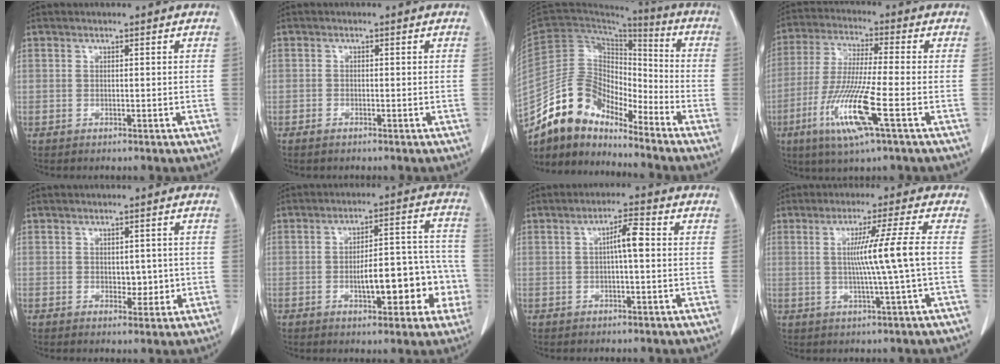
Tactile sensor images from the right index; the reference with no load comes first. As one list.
[{"total": 1.4, "force": [-0.9, 0.7, 0.8], "torque": [-0.017, 0.000, -0.013]}, {"total": 13.5, "force": [-11.3, 5.7, 4.5], "torque": [-0.087, 0.051, -0.215]}, {"total": 13.0, "force": [-5.1, 0.4, 12.0], "torque": [-0.253, -0.027, -0.099]}, {"total": 3.6, "force": [-0.3, 2.3, 2.8], "torque": [-0.037, 0.005, 0.006]}, {"total": 12.9, "force": [-3.5, 4.7, 11.5], "torque": [-0.146, 0.041, -0.041]}, {"total": 4.3, "force": [0.3, 0.8, 4.3], "torque": [-0.075, 0.013, 0.004]}, {"total": 8.1, "force": [0.0, -2.0, 7.9], "torque": [-0.134, -0.001, 0.008]}]